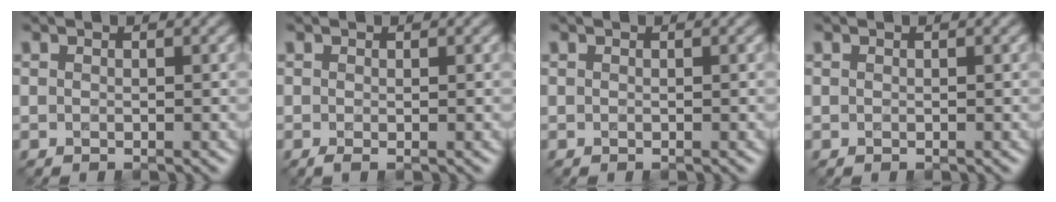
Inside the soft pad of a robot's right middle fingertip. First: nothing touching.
{"total": 0.7, "force": [-0.2, 0.1, 0.7], "torque": [-0.015, -0.006, -0.003]}
{"total": 0.0}
{"total": 0.0}